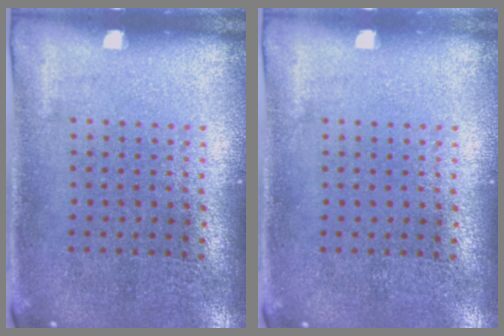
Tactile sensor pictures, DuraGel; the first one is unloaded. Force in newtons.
{"total": 0.0}